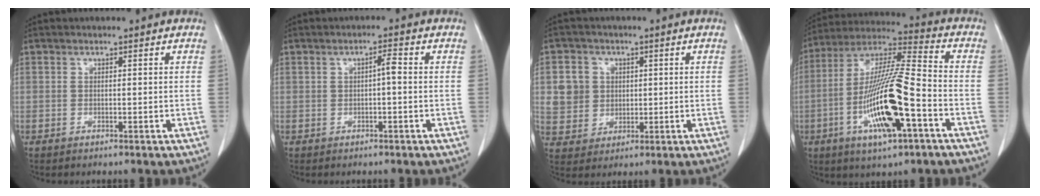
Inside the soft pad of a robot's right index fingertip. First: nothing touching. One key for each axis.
{"total": 1.8, "fx": -0.1, "fy": 0.3, "fz": 1.7, "tx": -0.027, "ty": 0.006, "tz": -0.003}
{"total": 6.4, "fx": 1.3, "fy": 6.1, "fz": 1.4, "tx": -0.031, "ty": 0.016, "tz": 0.032}
{"total": 17.9, "fx": -5.9, "fy": 2.4, "fz": 16.7, "tx": -0.333, "ty": -0.008, "tz": -0.103}